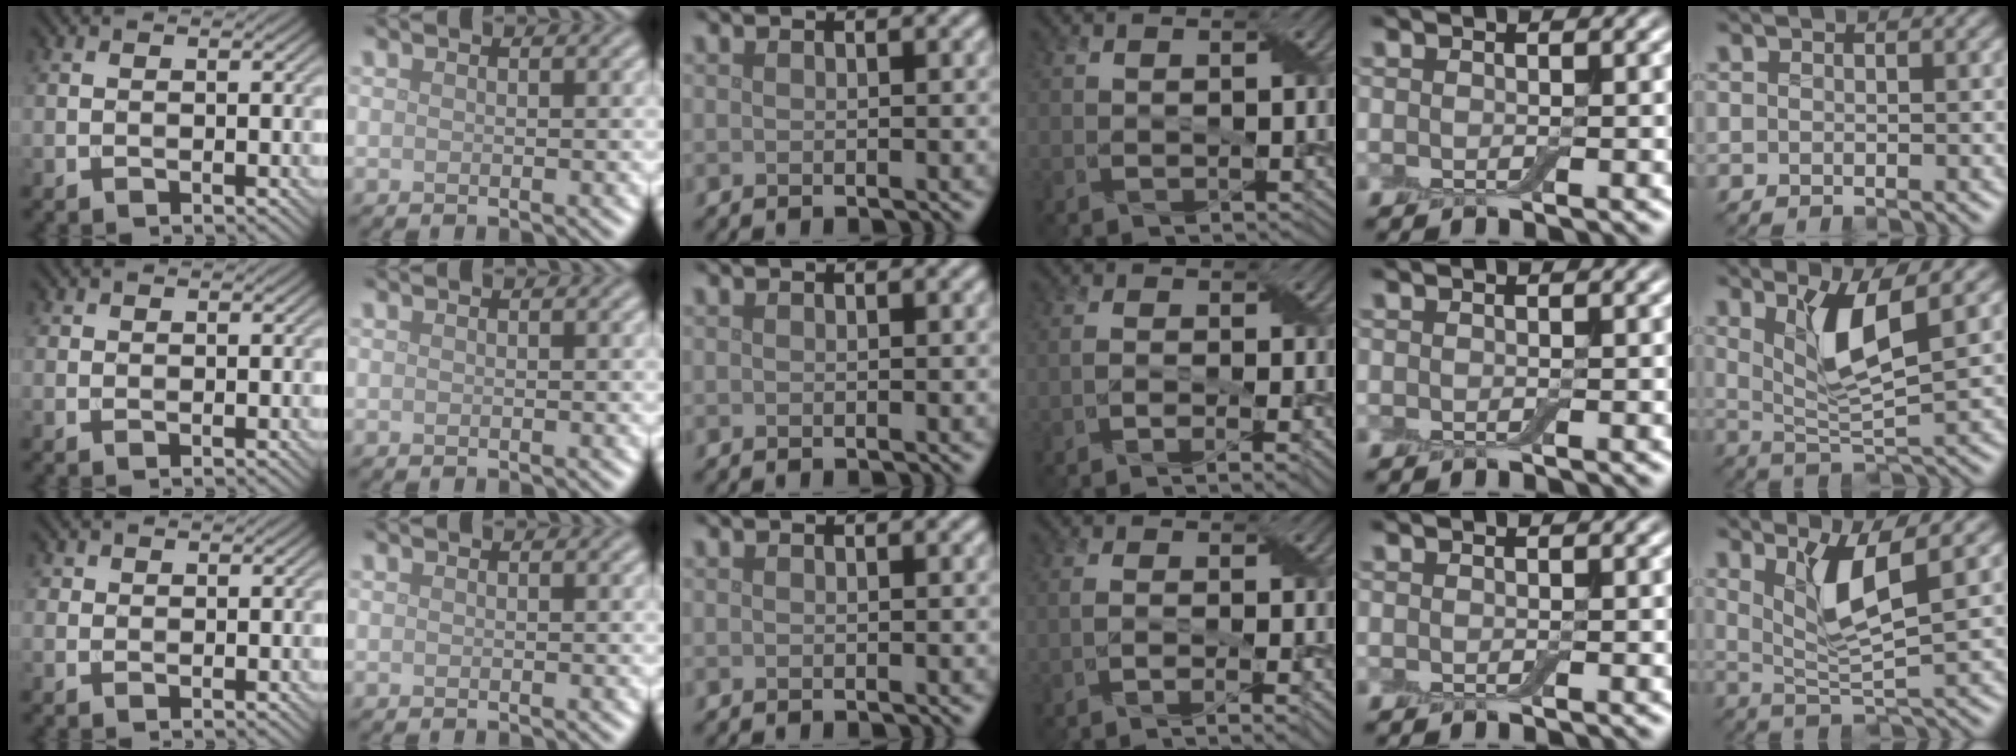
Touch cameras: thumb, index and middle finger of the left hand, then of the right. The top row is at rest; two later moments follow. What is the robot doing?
{"motion": "peel", "object": "bubble wrap"}